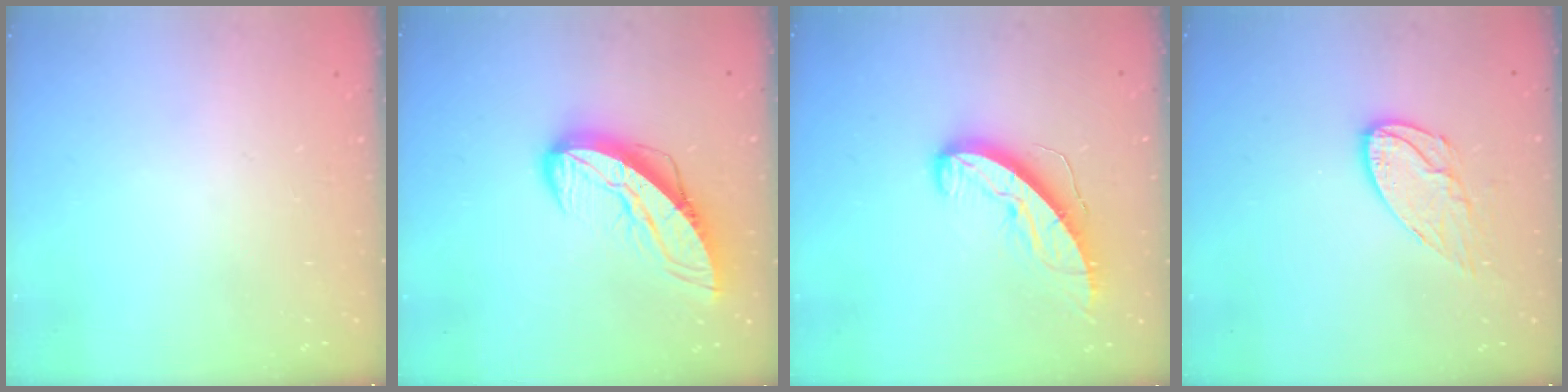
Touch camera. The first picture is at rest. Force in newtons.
{"total": 11.6, "press": 11.6, "slide": 1.0}
{"total": 11.6, "press": 11.5, "slide": 0.9}
{"total": 9.9, "press": 9.9, "slide": 0.7}